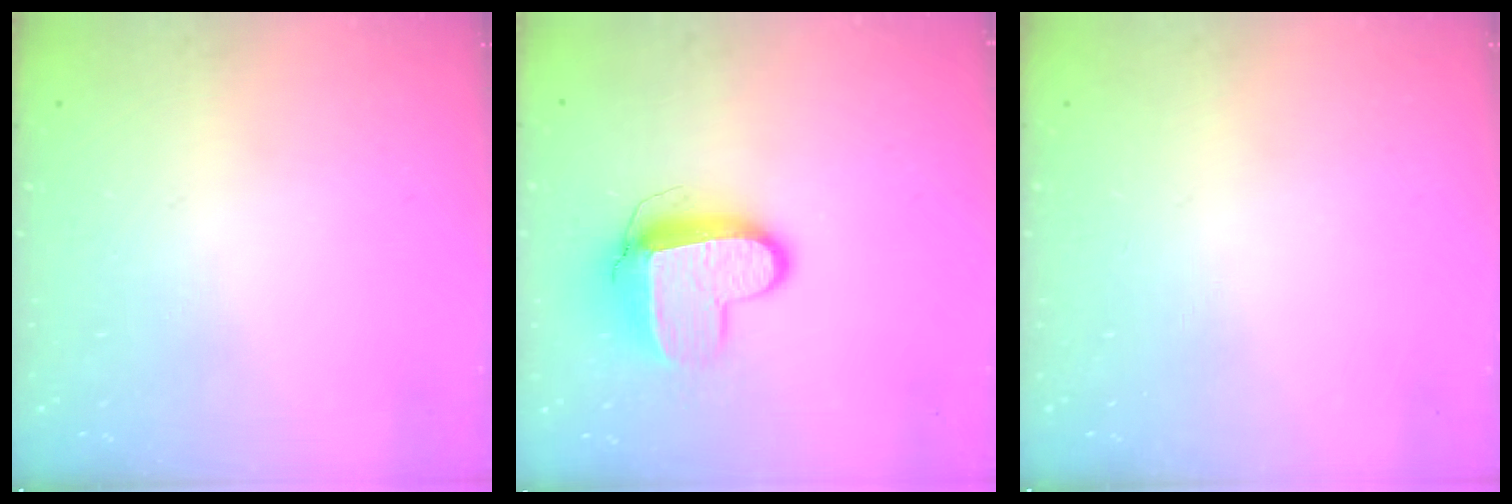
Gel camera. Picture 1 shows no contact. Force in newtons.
{"total": 11.1, "press": 11.0, "slide": 1.0}
{"total": 0.0}